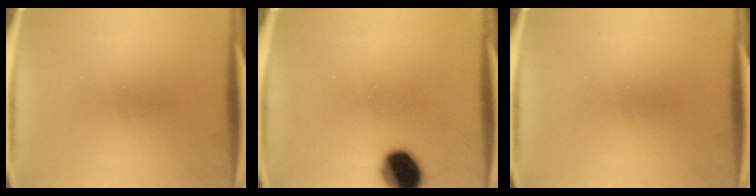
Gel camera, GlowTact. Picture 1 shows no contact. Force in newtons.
{"total": 10.9}
{"total": 0.0}